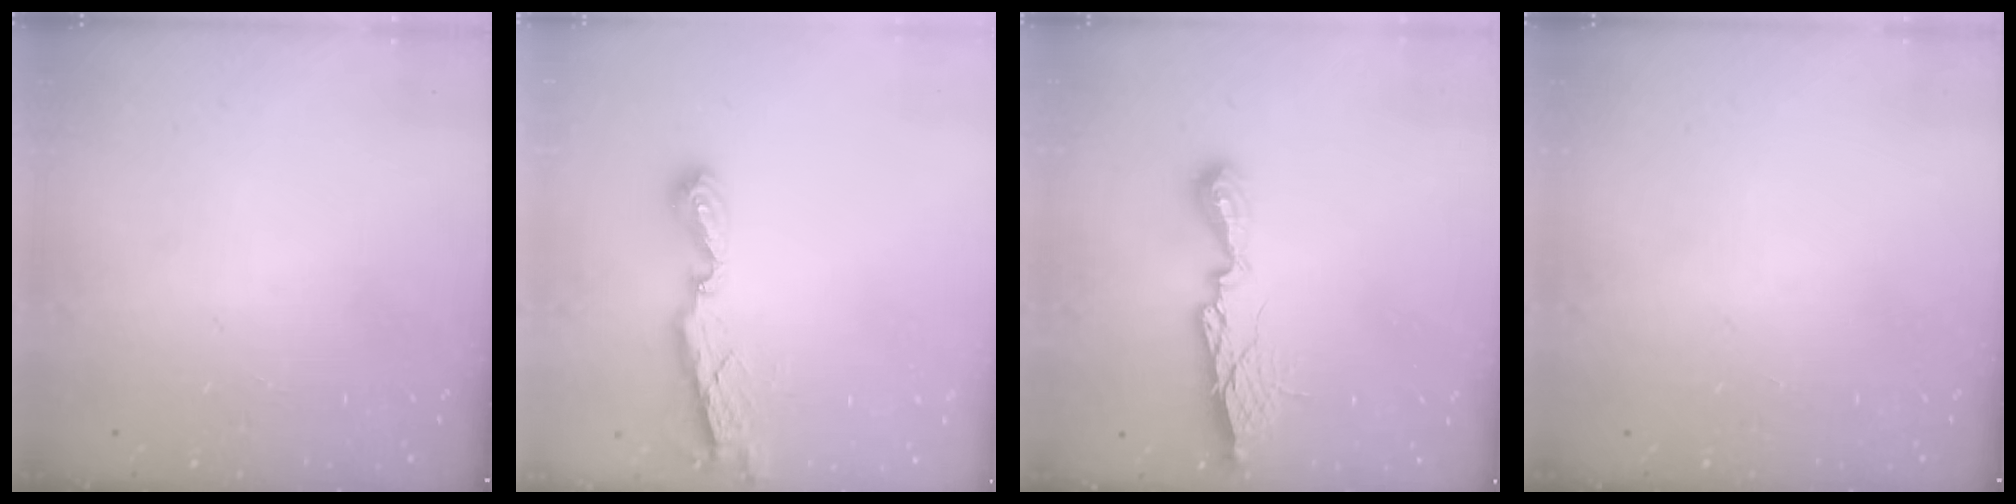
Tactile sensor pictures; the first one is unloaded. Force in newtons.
{"total": 7.8, "press": 7.8, "slide": 0.5}
{"total": 11.0, "press": 11.0, "slide": 0.4}
{"total": 0.0}